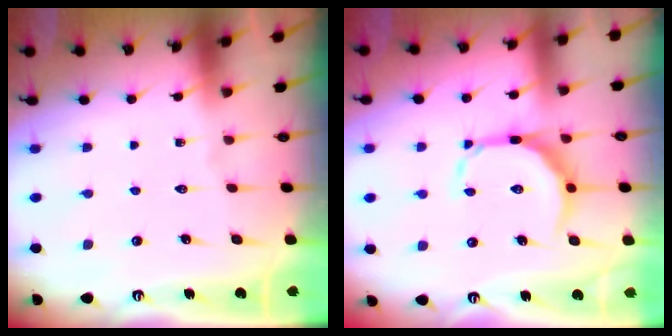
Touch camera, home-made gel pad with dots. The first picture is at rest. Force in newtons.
{"total": 10.4, "press": 10.4, "slide": 0.6}